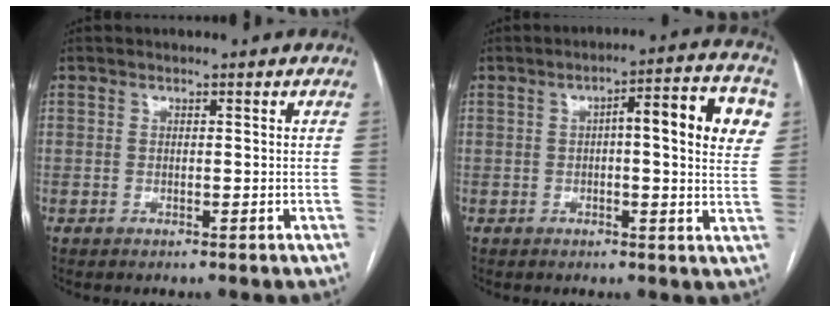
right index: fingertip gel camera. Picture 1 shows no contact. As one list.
[{"total": 11.8, "force": [2.6, 2.0, 11.3], "torque": [-0.143, 0.026, 0.026]}]